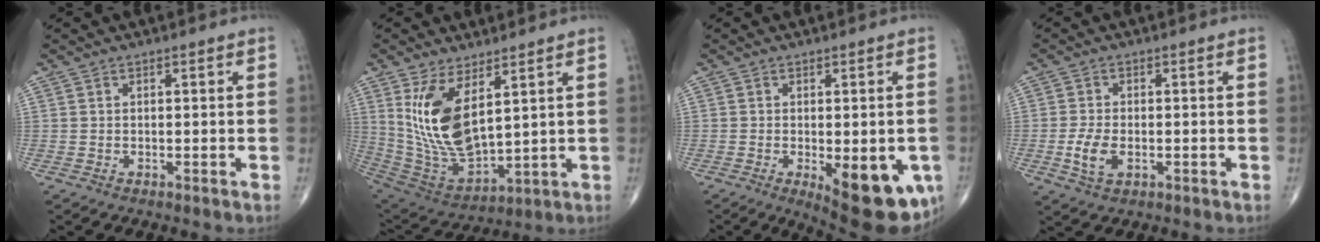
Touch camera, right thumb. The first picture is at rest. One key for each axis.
{"total": 15.6, "fx": 5.5, "fy": 7.2, "fz": 12.7, "tx": -0.237, "ty": -0.032, "tz": 0.131}
{"total": 14.8, "fx": -4.7, "fy": 5.8, "fz": 12.7, "tx": -0.121, "ty": -0.010, "tz": -0.045}
{"total": 4.9, "fx": -1.2, "fy": 2.7, "fz": 3.9, "tx": -0.081, "ty": -0.002, "tz": -0.021}